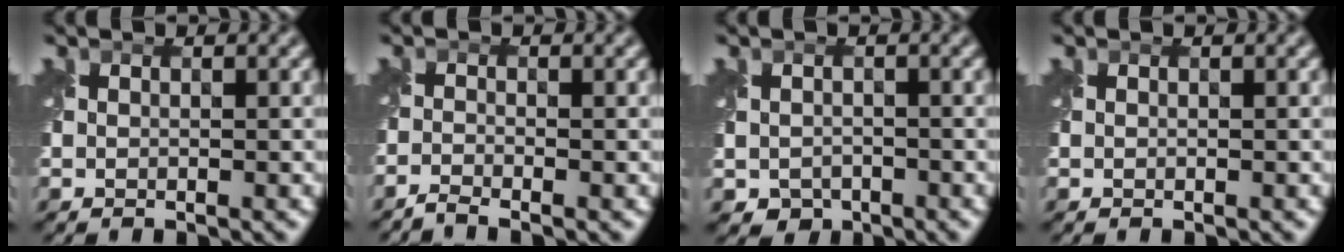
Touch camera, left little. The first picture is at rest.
{"total": 1.5, "force": [-1.4, 0.0, 0.5], "torque": [-0.011, -0.010, -0.040]}
{"total": 2.3, "force": [-1.3, 1.8, 0.7], "torque": [-0.017, -0.014, -0.024]}
{"total": 0.0}